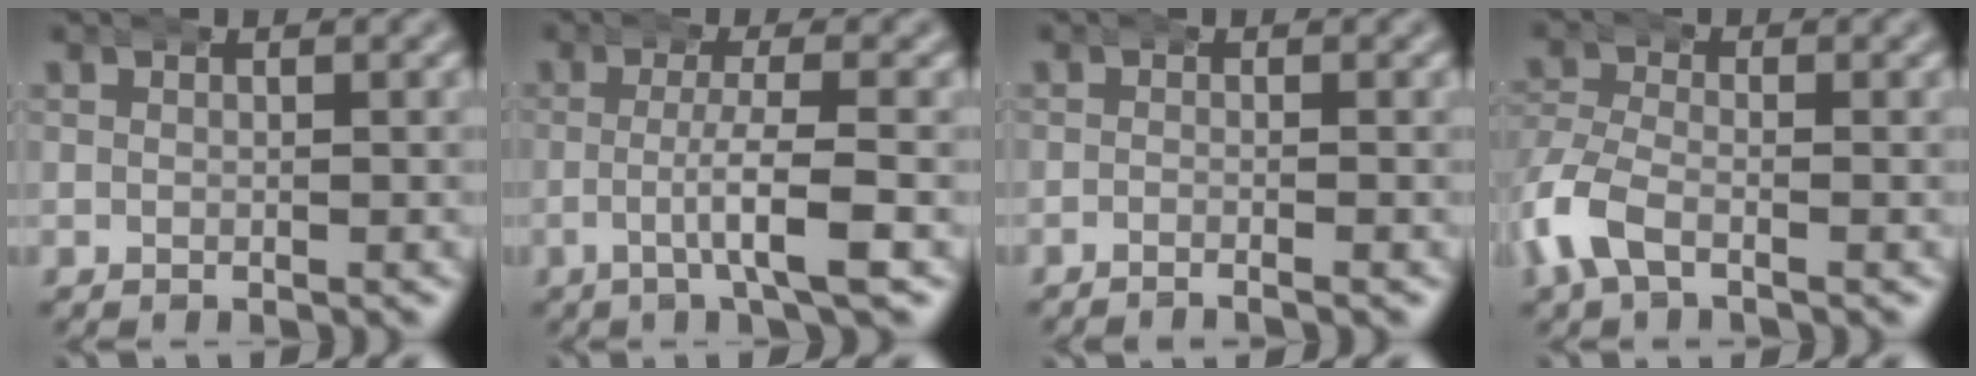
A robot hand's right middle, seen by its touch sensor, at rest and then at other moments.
{"total": 3.8, "force": [-1.2, 0.0, 3.6], "torque": [-0.069, 0.002, -0.024]}
{"total": 1.3, "force": [-1.2, -0.1, 0.5], "torque": [-0.006, 0.005, -0.027]}
{"total": 3.9, "force": [-1.8, 2.5, 2.4], "torque": [-0.080, -0.011, -0.029]}